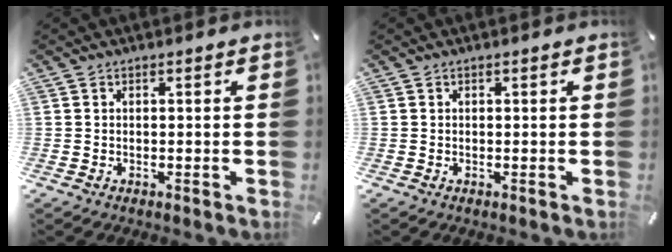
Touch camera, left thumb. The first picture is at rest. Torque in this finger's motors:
{"motor_torque": [0.00, 0.00, 0.03, 0.04, 0.00]}